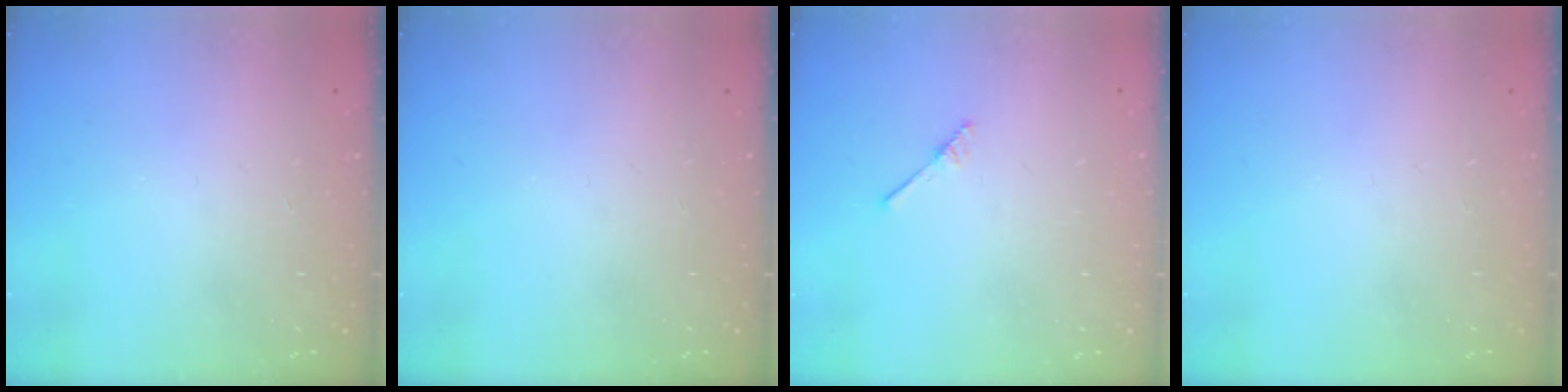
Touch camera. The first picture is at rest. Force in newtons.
{"total": 0.0}
{"total": 2.5, "press": 2.4, "slide": 0.3}
{"total": 0.0}